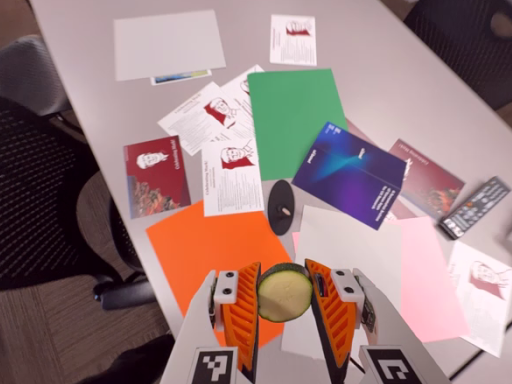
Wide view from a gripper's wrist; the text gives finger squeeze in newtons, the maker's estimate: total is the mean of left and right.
{"total": 15.4, "left": 16.7, "right": 14.0}